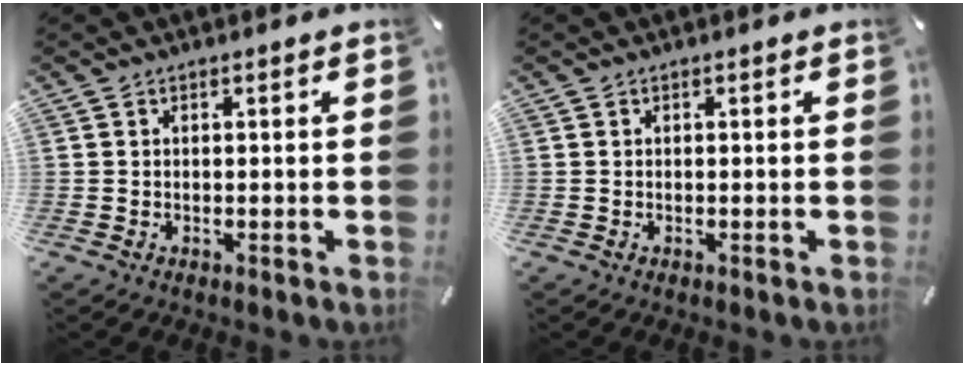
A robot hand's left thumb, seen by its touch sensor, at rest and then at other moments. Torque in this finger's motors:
{"motor_torque": [0.05, 0.10, -0.04, -0.09, 0.00]}